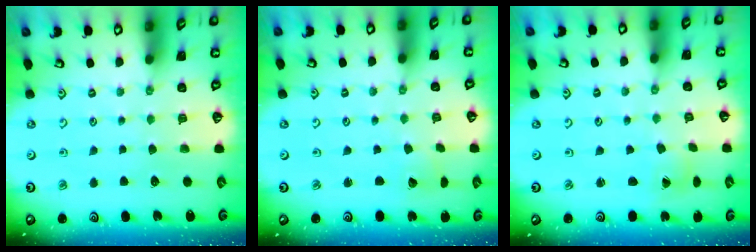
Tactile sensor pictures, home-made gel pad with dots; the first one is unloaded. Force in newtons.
{"total": 1.8, "press": 1.7, "slide": 0.3}
{"total": 2.1, "press": 2.1, "slide": 0.2}